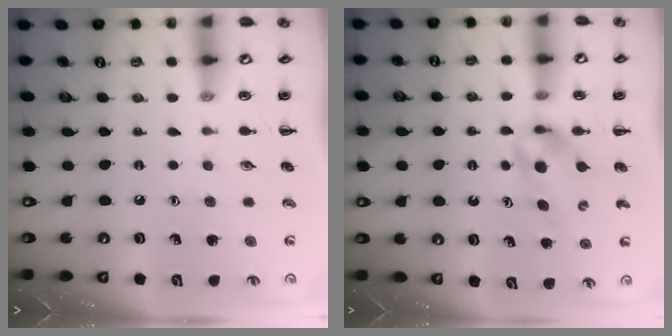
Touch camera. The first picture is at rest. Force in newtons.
{"total": 5.2, "press": 5.2, "slide": 0.5}